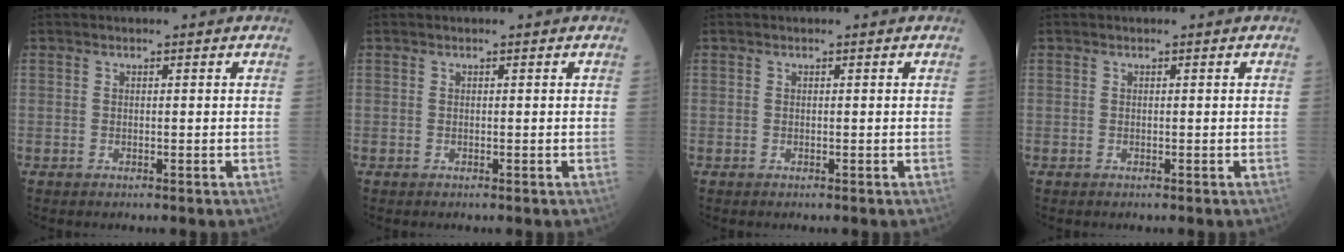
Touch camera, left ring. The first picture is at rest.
{"total": 0.0}
{"total": 0.0}
{"total": 0.0}